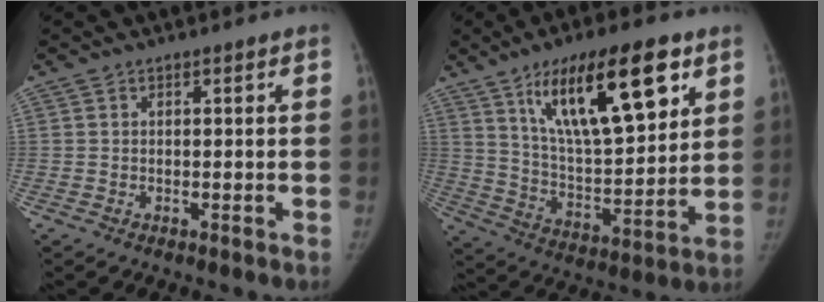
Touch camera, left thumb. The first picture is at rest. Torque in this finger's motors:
{"motor_torque": [0.91, 1.06, 1.65, -1.12, 0.18]}